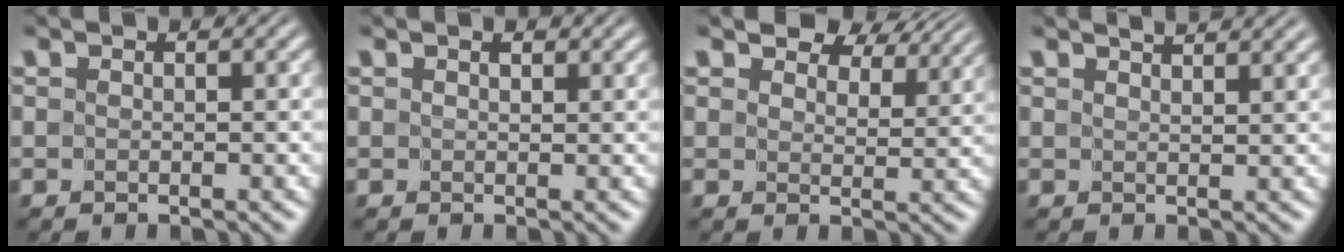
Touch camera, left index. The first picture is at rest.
{"total": 0.7, "force": [0.5, 0.3, 0.4], "torque": [-0.003, 0.003, 0.007]}
{"total": 5.7, "force": [4.8, 2.2, 2.2], "torque": [-0.037, -0.003, 0.065]}
{"total": 2.7, "force": [2.5, 0.4, 1.0], "torque": [0.004, 0.006, 0.019]}